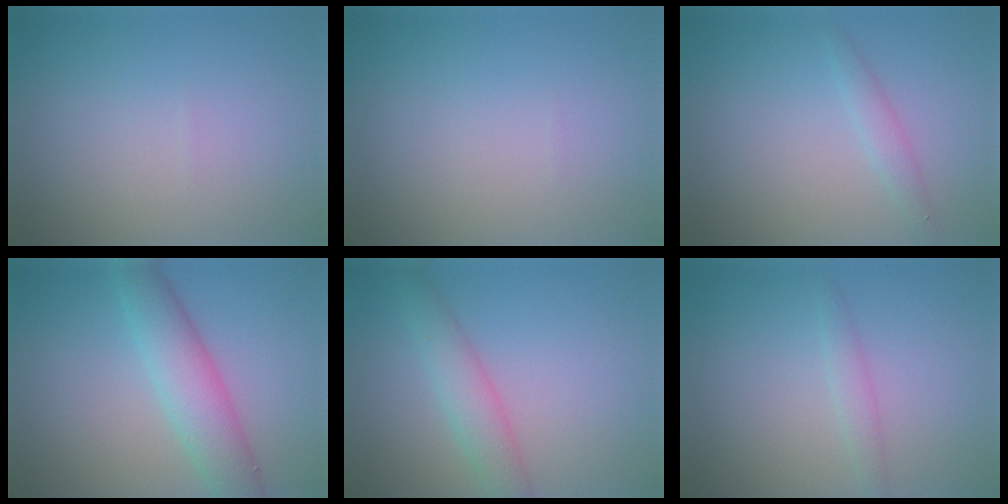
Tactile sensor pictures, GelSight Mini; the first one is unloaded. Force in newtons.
{"total": 0.0}
{"total": 1.4, "press": 1.4, "slide": 0.0}
{"total": 5.3, "press": 5.3, "slide": 0.2}
{"total": 3.3, "press": 3.3, "slide": 0.1}
{"total": 1.3, "press": 1.3, "slide": 0.1}